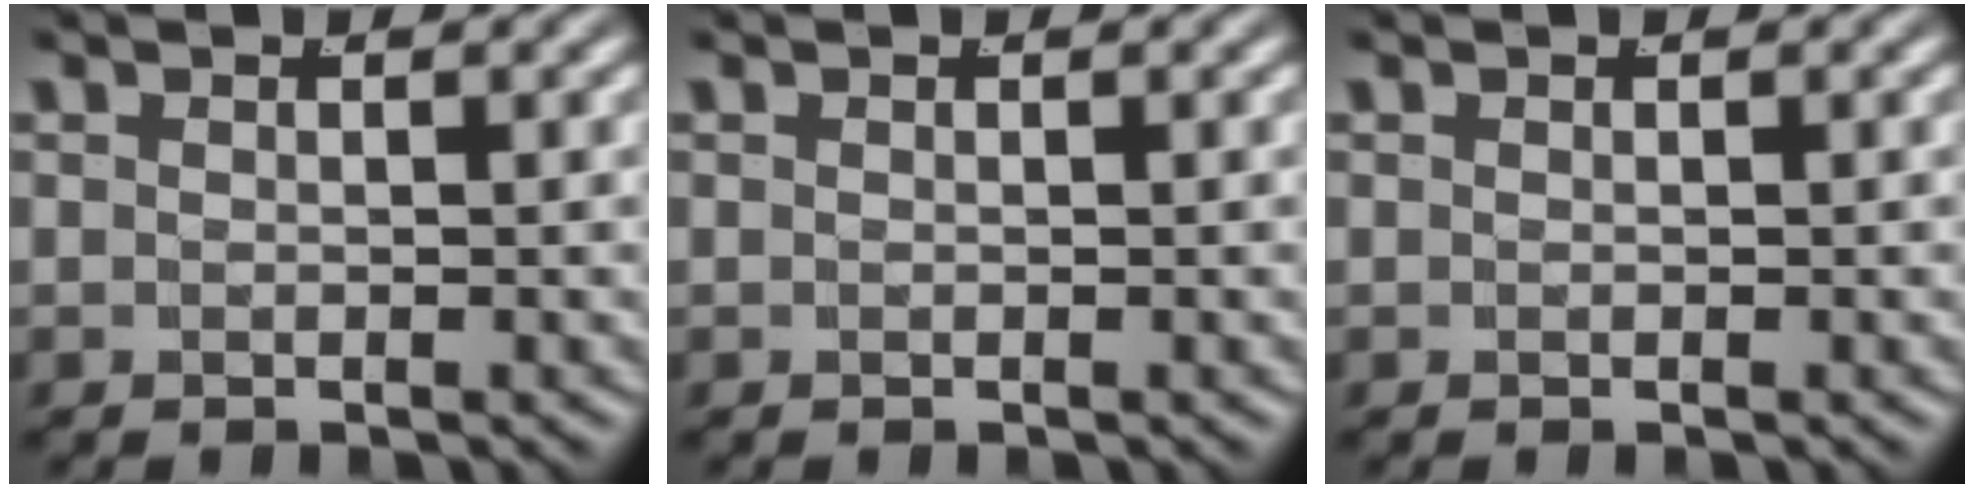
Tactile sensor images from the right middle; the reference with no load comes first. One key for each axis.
{"total": 0.0}
{"total": 0.0}